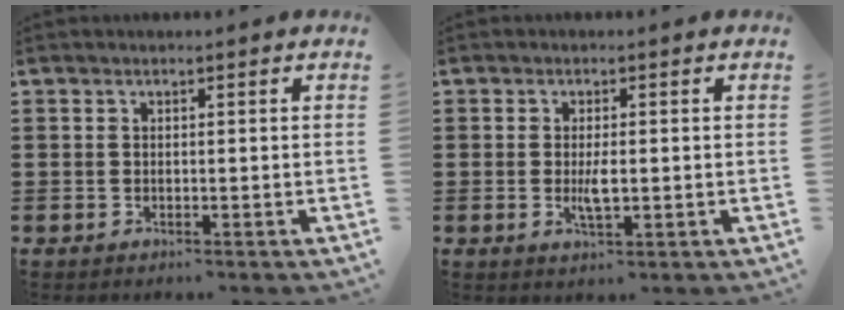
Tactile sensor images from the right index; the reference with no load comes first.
{"total": 2.9, "force": [-0.2, 1.0, 2.8], "torque": [-0.056, -0.003, -0.006]}